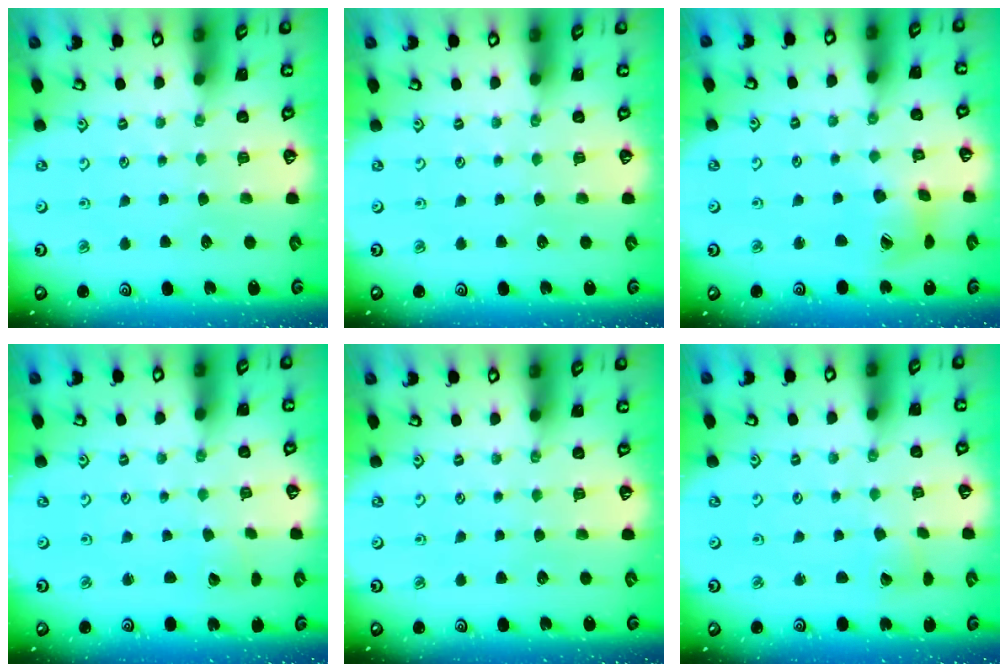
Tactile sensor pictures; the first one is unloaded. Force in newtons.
{"total": 0.0}
{"total": 9.3, "press": 9.2, "slide": 1.2}
{"total": 1.7, "press": 1.7, "slide": 0.1}
{"total": 0.0}
{"total": 2.3, "press": 2.3, "slide": 0.2}